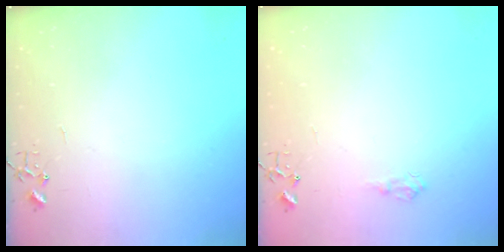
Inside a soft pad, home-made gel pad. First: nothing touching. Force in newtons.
{"total": 6.6, "press": 6.5, "slide": 0.8}